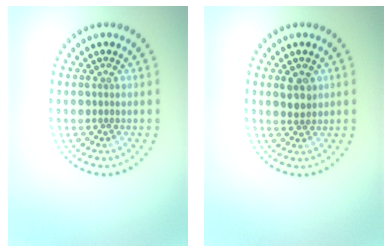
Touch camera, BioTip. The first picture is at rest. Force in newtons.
{"total": 1.9, "press": 1.8, "slide": 0.7}